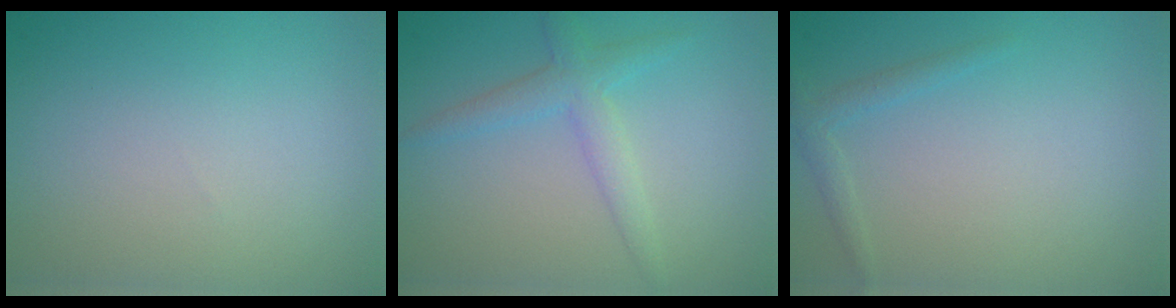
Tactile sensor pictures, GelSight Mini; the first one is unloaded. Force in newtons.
{"total": 2.5, "press": 2.5, "slide": 0.1}
{"total": 1.2, "press": 1.2, "slide": 0.1}